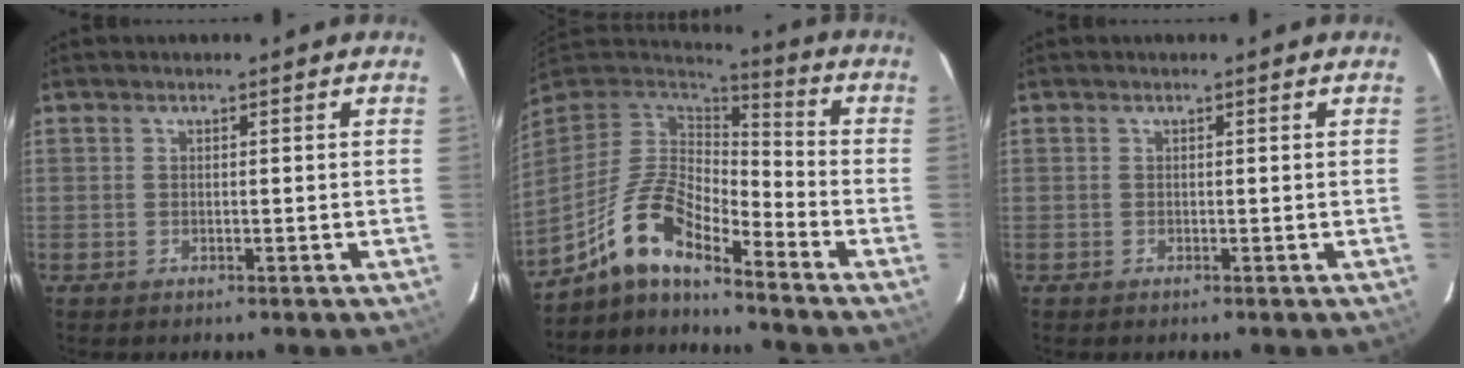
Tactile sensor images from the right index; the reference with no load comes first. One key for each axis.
{"total": 11.8, "fx": -8.6, "fy": 3.1, "fz": 7.5, "tx": -0.159, "ty": 0.029, "tz": -0.162}
{"total": 0.0}